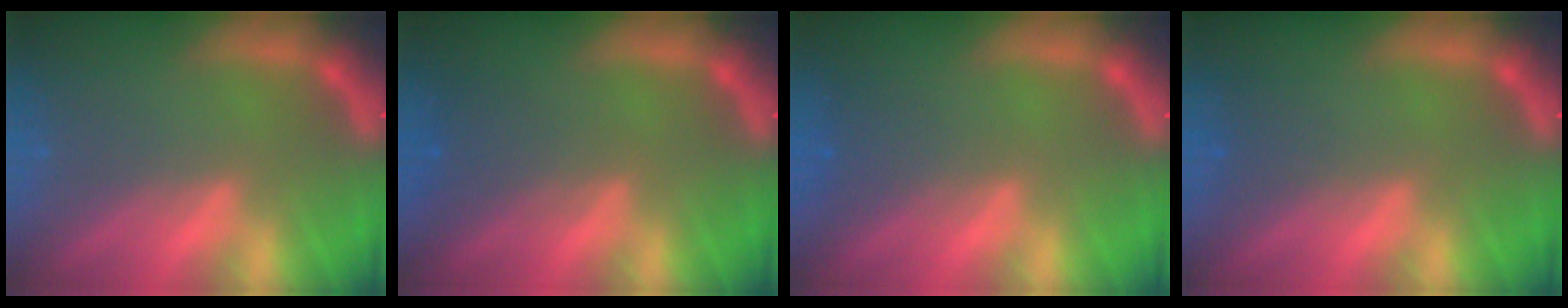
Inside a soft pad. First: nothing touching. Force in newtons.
{"total": 2.4}
{"total": 2.0}
{"total": 1.0}